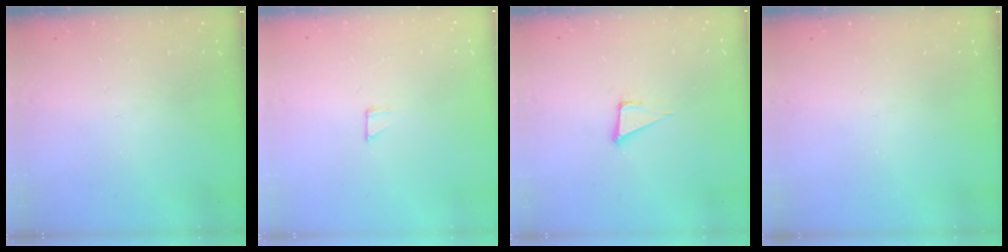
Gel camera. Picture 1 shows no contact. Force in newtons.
{"total": 2.3, "press": 2.3, "slide": 0.2}
{"total": 5.1, "press": 4.3, "slide": 2.8}
{"total": 0.0}